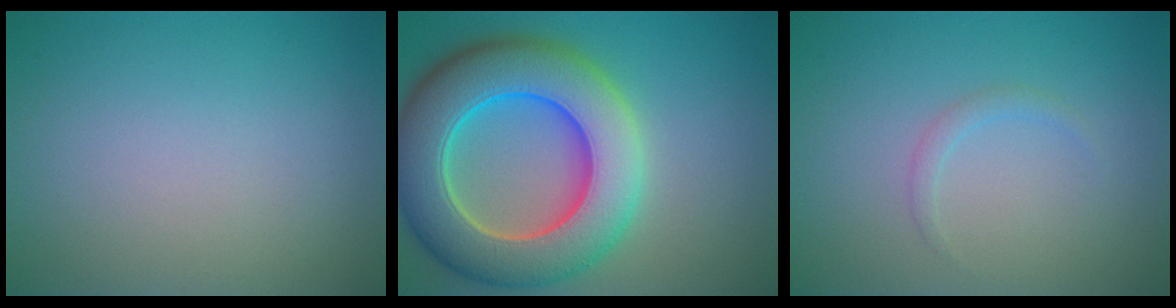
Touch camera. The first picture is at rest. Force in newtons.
{"total": 12.2, "press": 12.2, "slide": 0.9}
{"total": 0.9, "press": 0.9, "slide": 0.1}